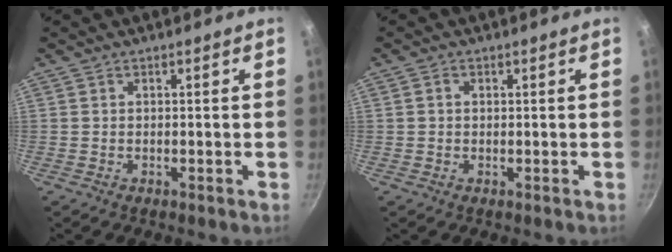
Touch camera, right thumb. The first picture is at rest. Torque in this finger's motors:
{"motor_torque": [0.14, -0.48, -0.16, -0.09, 0.10]}